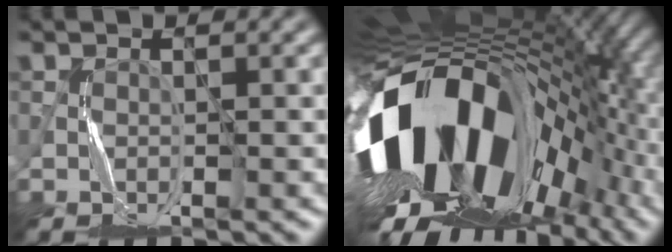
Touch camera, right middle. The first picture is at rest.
{"total": 19.2, "force": [-3.4, 11.6, 14.9], "torque": [-0.271, -0.032, -0.062]}